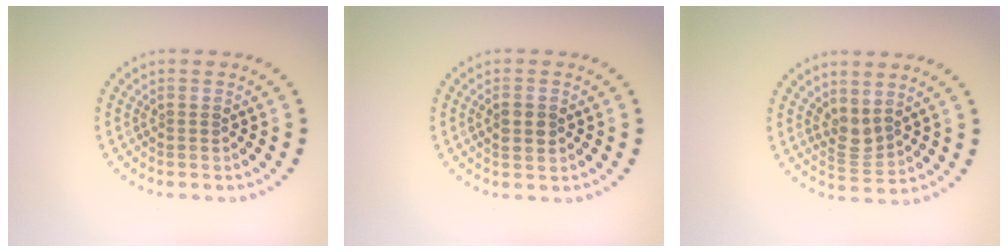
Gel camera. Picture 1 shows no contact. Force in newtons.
{"total": 1.7, "press": 1.7, "slide": 0.1}
{"total": 2.0, "press": 1.6, "slide": 1.2}